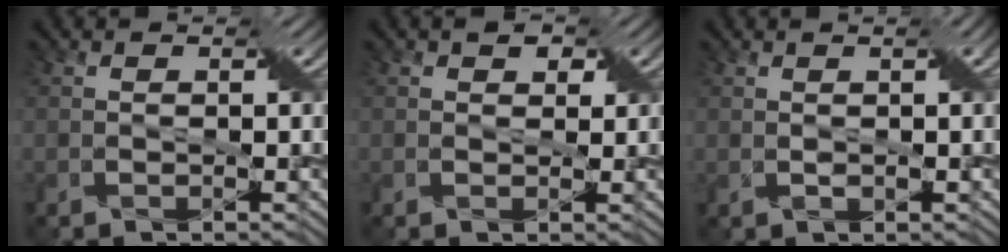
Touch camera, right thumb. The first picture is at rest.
{"total": 2.0, "force": [1.1, 1.2, 1.0], "torque": [-0.015, -0.001, 0.019]}
{"total": 2.6, "force": [0.8, 0.5, 2.4], "torque": [-0.045, 0.008, 0.016]}